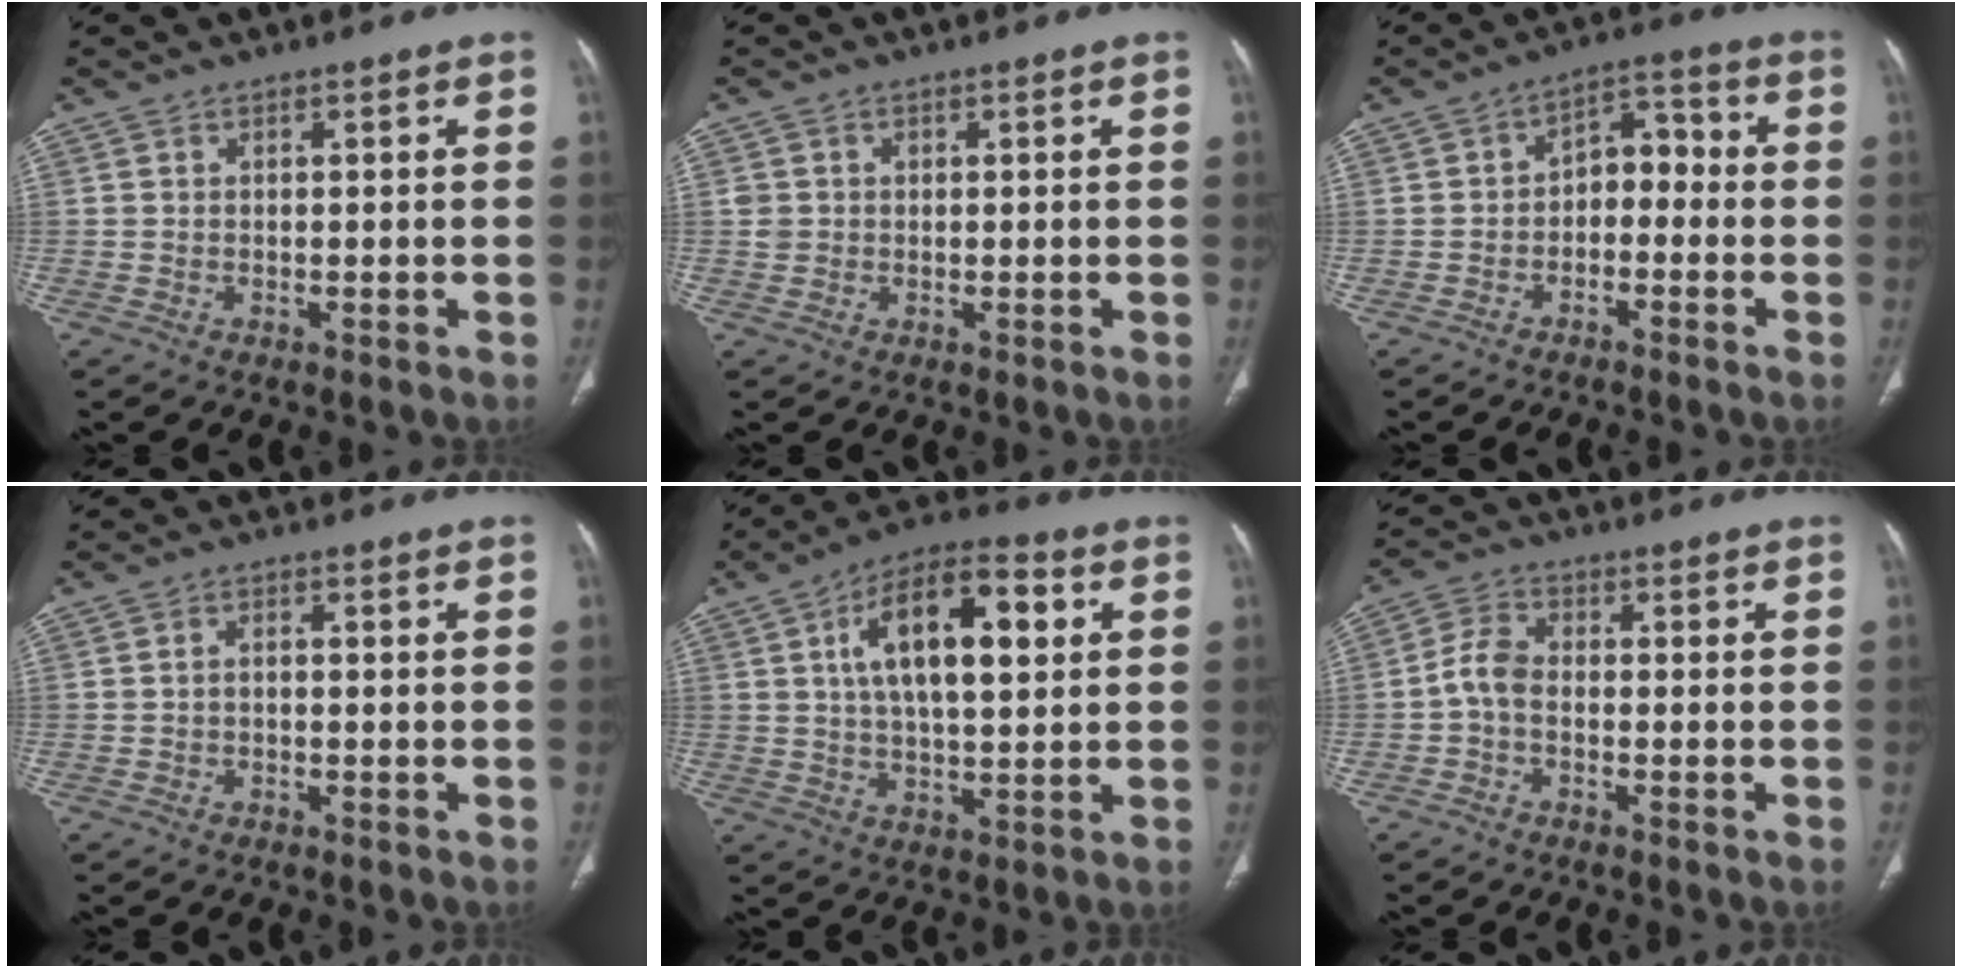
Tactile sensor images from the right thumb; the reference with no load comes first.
{"total": 2.1, "force": [0.3, 2.0, 0.6], "torque": [-0.003, 0.001, 0.009]}
{"total": 6.3, "force": [-1.6, 4.3, 4.3], "torque": [-0.042, 0.042, -0.038]}
{"total": 1.3, "force": [-0.3, 0.9, 0.9], "torque": [-0.015, 0.006, -0.006]}
{"total": 16.3, "force": [4.3, 7.2, 13.9], "torque": [-0.215, 0.008, 0.067]}
{"total": 4.7, "force": [-1.1, 2.9, 3.5], "torque": [-0.068, 0.018, -0.032]}